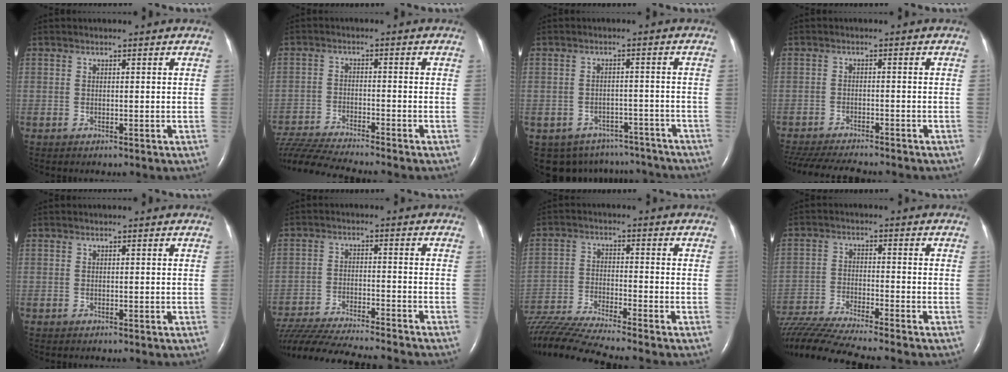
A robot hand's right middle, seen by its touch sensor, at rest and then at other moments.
{"total": 12.4, "force": [-11.4, -0.6, 4.7], "torque": [-0.090, -0.014, -0.199]}
{"total": 11.6, "force": [-10.0, 5.7, 1.4], "torque": [-0.028, 0.018, -0.113]}
{"total": 12.6, "force": [-11.2, 2.0, 5.4], "torque": [-0.102, -0.019, -0.164]}
{"total": 0.0}
{"total": 20.3, "force": [-18.4, 1.1, 8.5], "torque": [-0.165, -0.044, -0.283]}
{"total": 11.7, "force": [-10.6, -1.8, 4.7], "torque": [-0.080, -0.025, -0.187]}
{"total": 14.5, "force": [-12.9, -1.2, 6.4], "torque": [-0.121, -0.025, -0.223]}